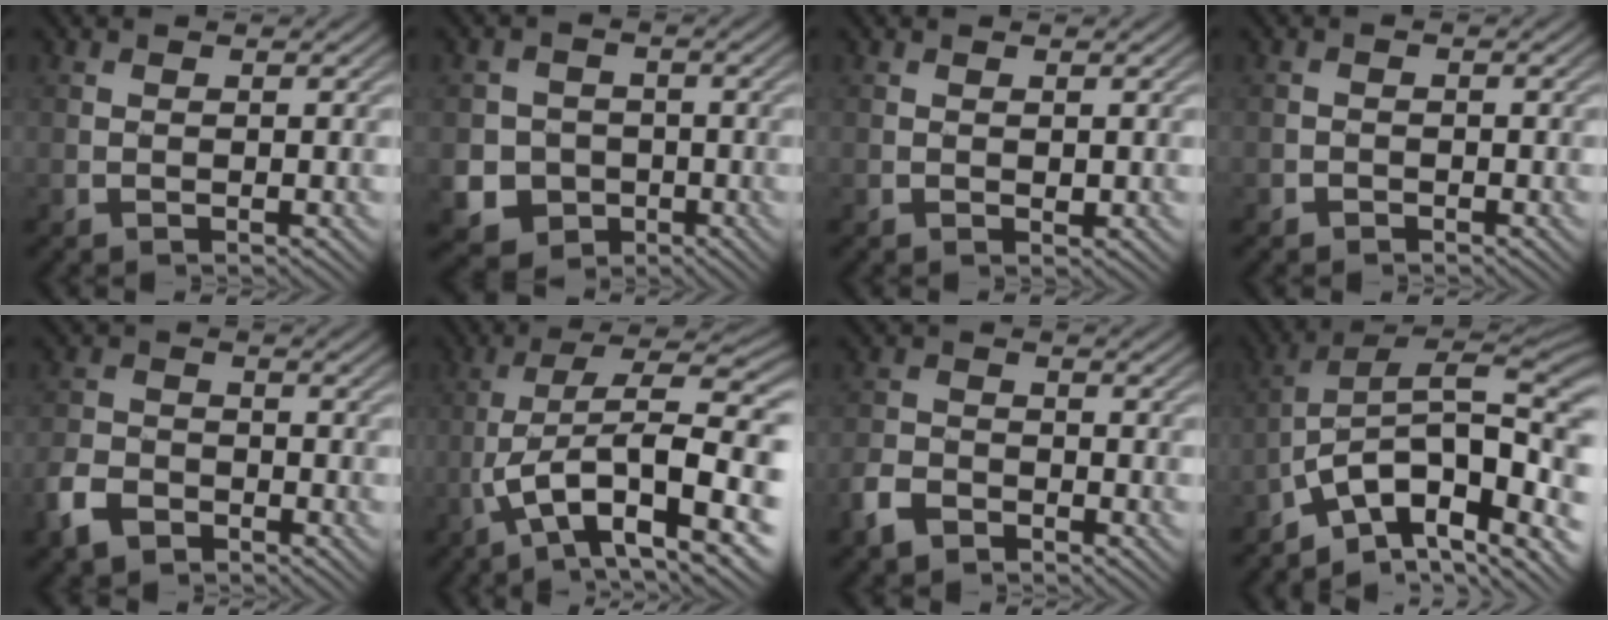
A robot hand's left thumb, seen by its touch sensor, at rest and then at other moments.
{"total": 6.6, "force": [-2.0, 6.1, 1.7], "torque": [-0.053, -0.015, -0.058]}
{"total": 0.6, "force": [0.2, 0.3, 0.4], "torque": [-0.009, -0.004, 0.006]}
{"total": 0.9, "force": [-0.7, 0.6, 0.0], "torque": [0.004, -0.003, -0.015]}
{"total": 5.2, "force": [-3.4, 3.1, 2.2], "torque": [-0.060, -0.008, -0.077]}
{"total": 13.3, "force": [-2.2, 5.3, 12.0], "torque": [-0.213, 0.002, -0.034]}
{"total": 4.1, "force": [-3.0, 2.3, 1.6], "torque": [-0.040, -0.008, -0.072]}
{"total": 12.3, "force": [-6.6, 5.3, 8.9], "torque": [-0.153, -0.001, -0.133]}